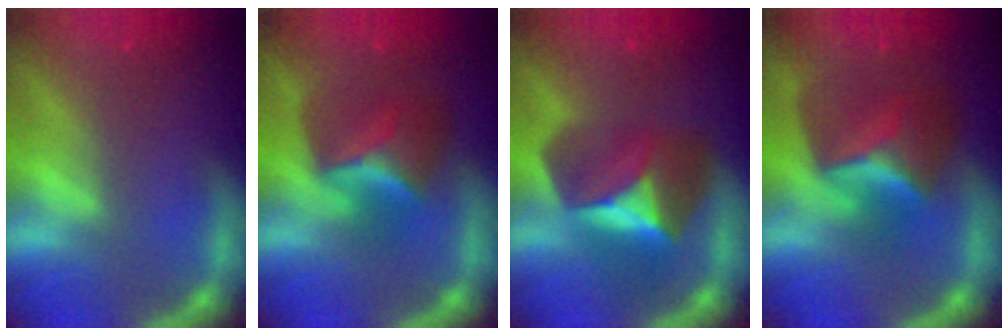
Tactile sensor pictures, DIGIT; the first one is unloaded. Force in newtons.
{"total": 5.4}
{"total": 6.9}
{"total": 6.4}